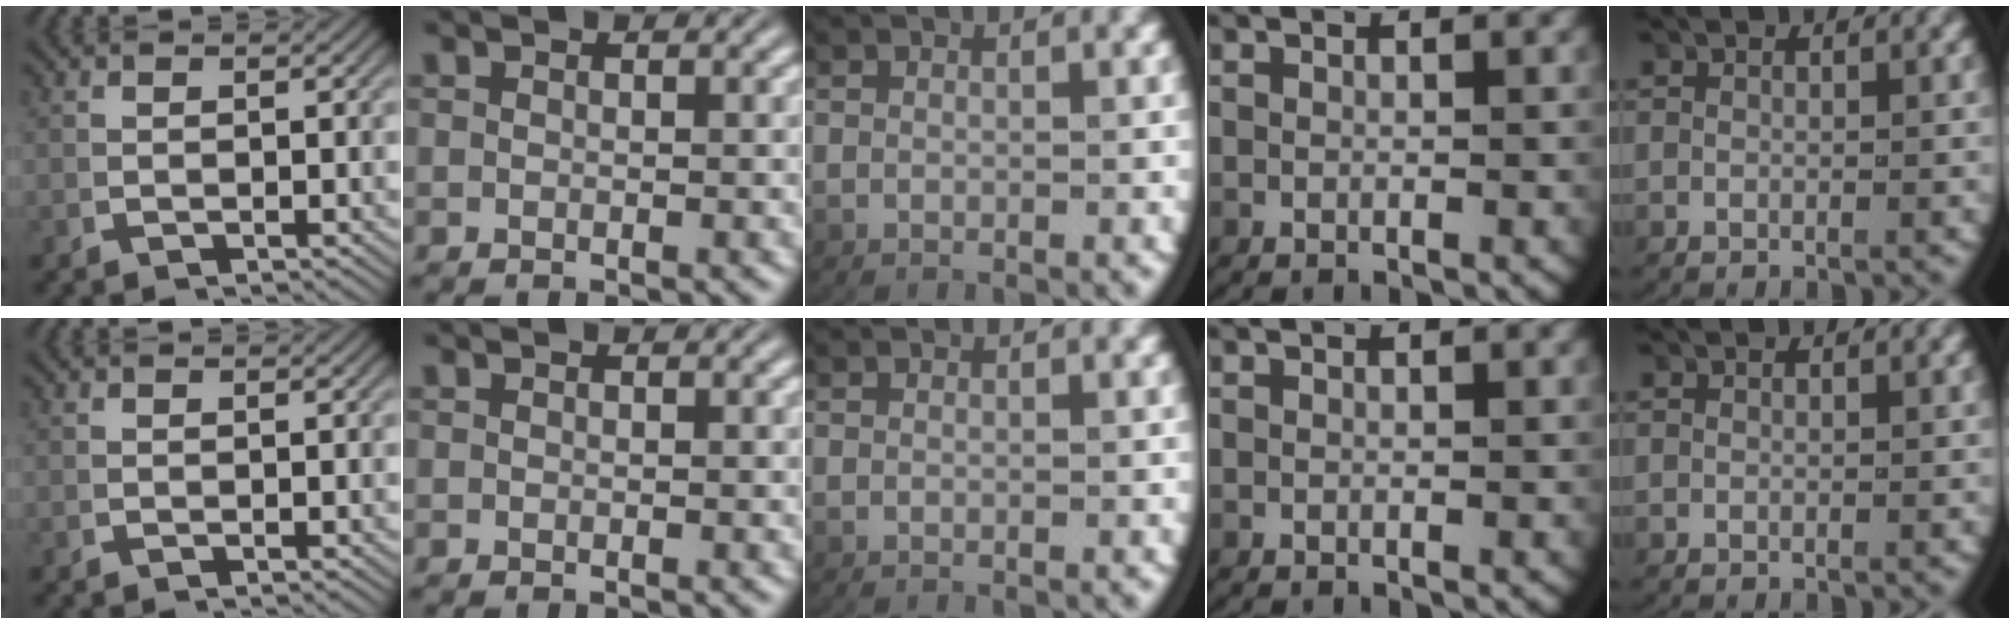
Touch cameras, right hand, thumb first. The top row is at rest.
{}